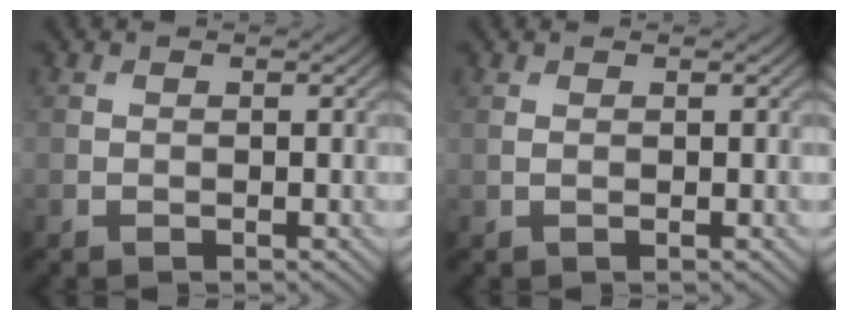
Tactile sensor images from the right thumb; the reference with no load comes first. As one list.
[{"total": 0.5, "force": [0.2, 0.1, 0.4], "torque": [-0.012, 0.002, 0.004]}]